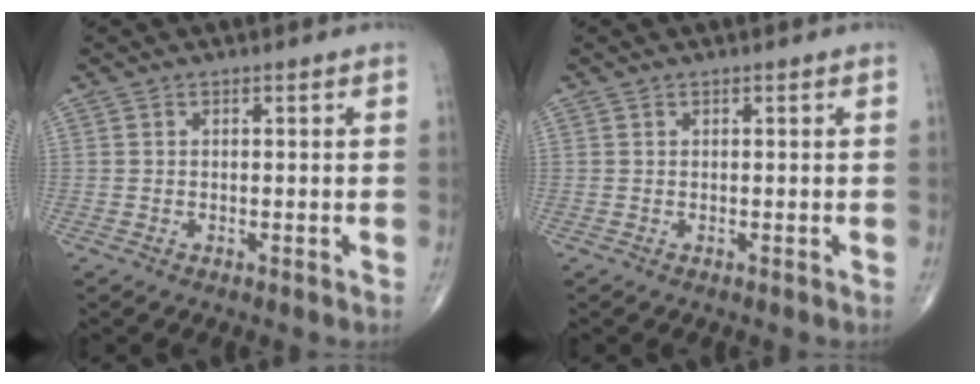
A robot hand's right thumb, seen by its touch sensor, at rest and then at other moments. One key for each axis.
{"total": 0.0}